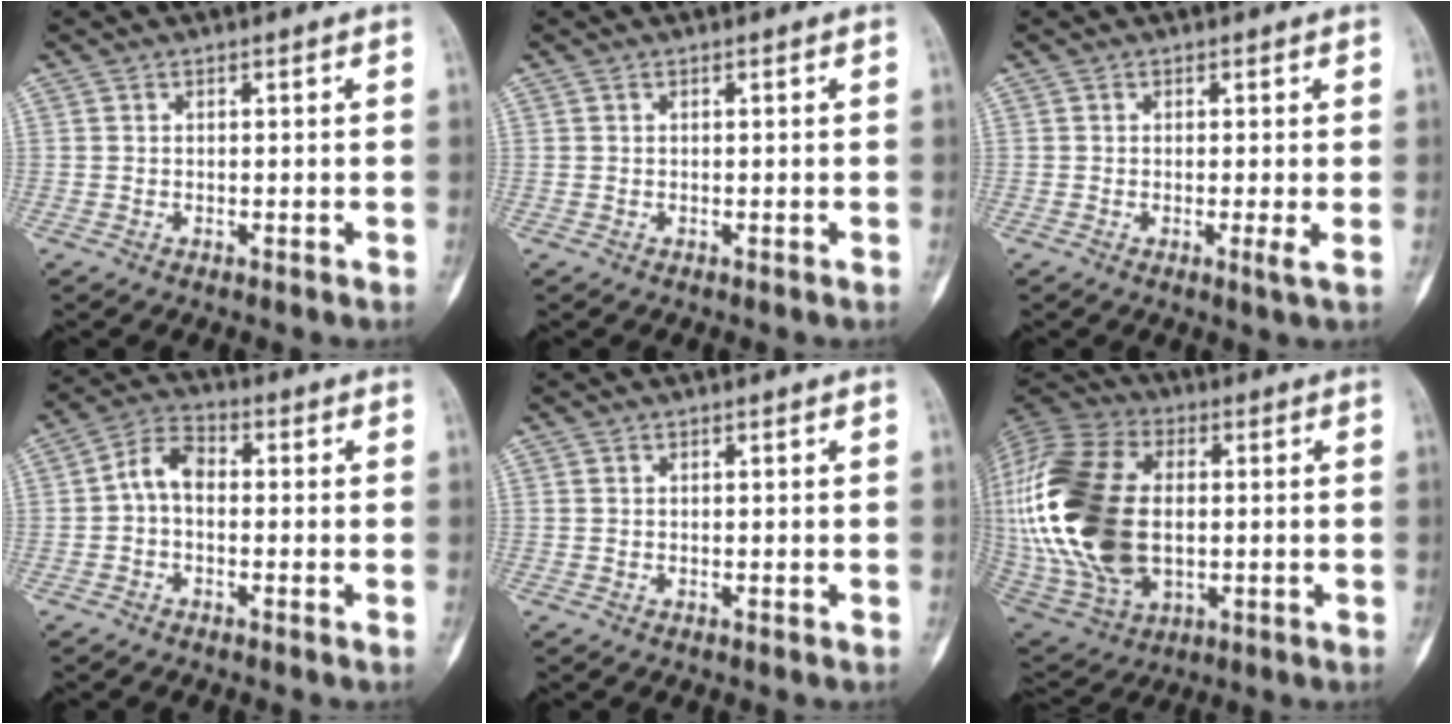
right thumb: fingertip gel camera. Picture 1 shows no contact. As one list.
[{"total": 0.0}, {"total": 1.5, "force": [-0.1, 0.0, 1.5], "torque": [-0.029, -0.005, -0.003]}, {"total": 4.7, "force": [-0.2, 3.7, 2.9], "torque": [-0.053, 0.024, -0.020]}, {"total": 0.0}, {"total": 30.9, "force": [0.7, 19.3, 24.1], "torque": [-0.544, 0.002, 0.027]}]